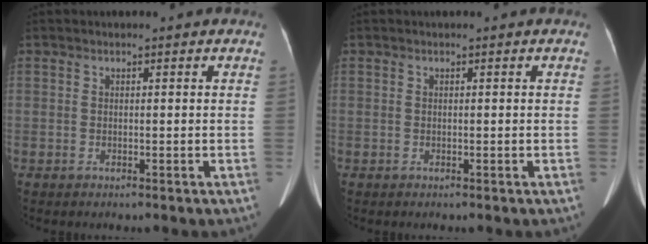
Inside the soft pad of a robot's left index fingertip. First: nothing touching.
{"total": 0.0}